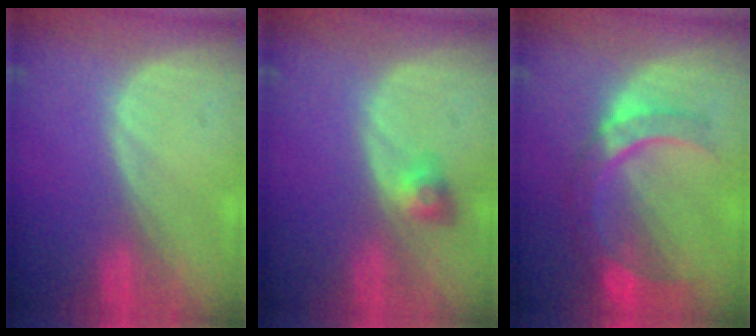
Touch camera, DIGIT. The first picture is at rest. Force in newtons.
{"total": 3.0, "press": 2.7, "slide": 1.3}
{"total": 9.1, "press": 7.9, "slide": 4.5}